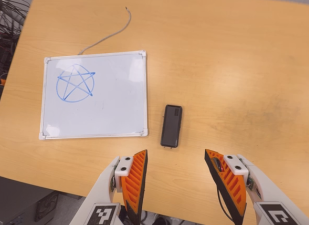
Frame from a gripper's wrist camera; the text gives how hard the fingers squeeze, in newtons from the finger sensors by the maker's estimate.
{"total": 0.0}